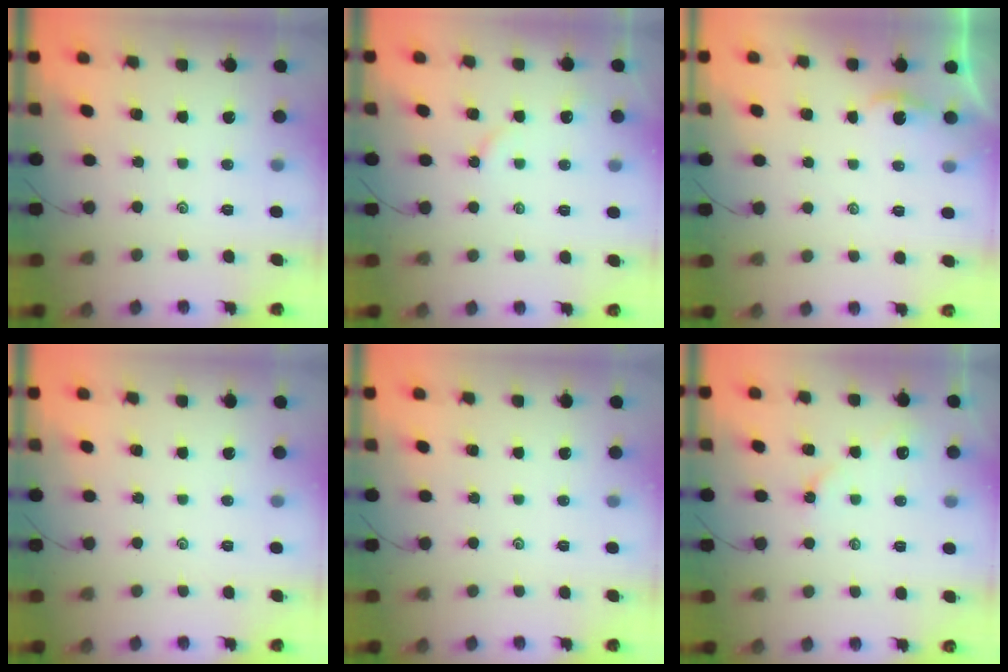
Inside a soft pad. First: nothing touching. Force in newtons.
{"total": 4.0, "press": 4.0, "slide": 0.5}
{"total": 1.2, "press": 1.2, "slide": 0.1}
{"total": 0.0}
{"total": 0.0}
{"total": 4.4, "press": 4.4, "slide": 0.6}